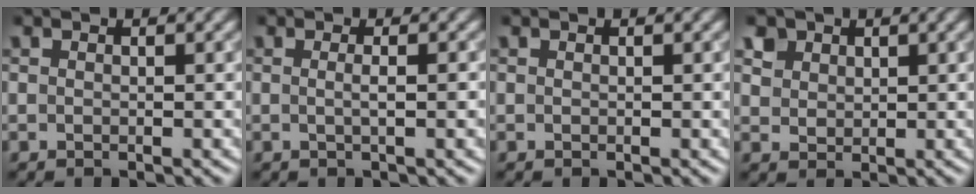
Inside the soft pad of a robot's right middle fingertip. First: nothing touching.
{"total": 1.8, "force": [0.0, 0.4, 1.7], "torque": [-0.023, -0.003, -0.006]}
{"total": 0.0}
{"total": 3.0, "force": [1.9, 2.1, 0.9], "torque": [-0.035, 0.005, 0.042]}